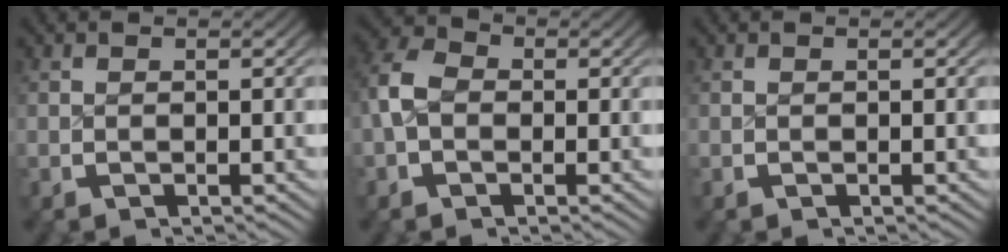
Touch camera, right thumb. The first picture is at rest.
{"total": 3.6, "force": [-0.2, 2.9, 2.3], "torque": [-0.060, -0.009, -0.004]}
{"total": 0.0}